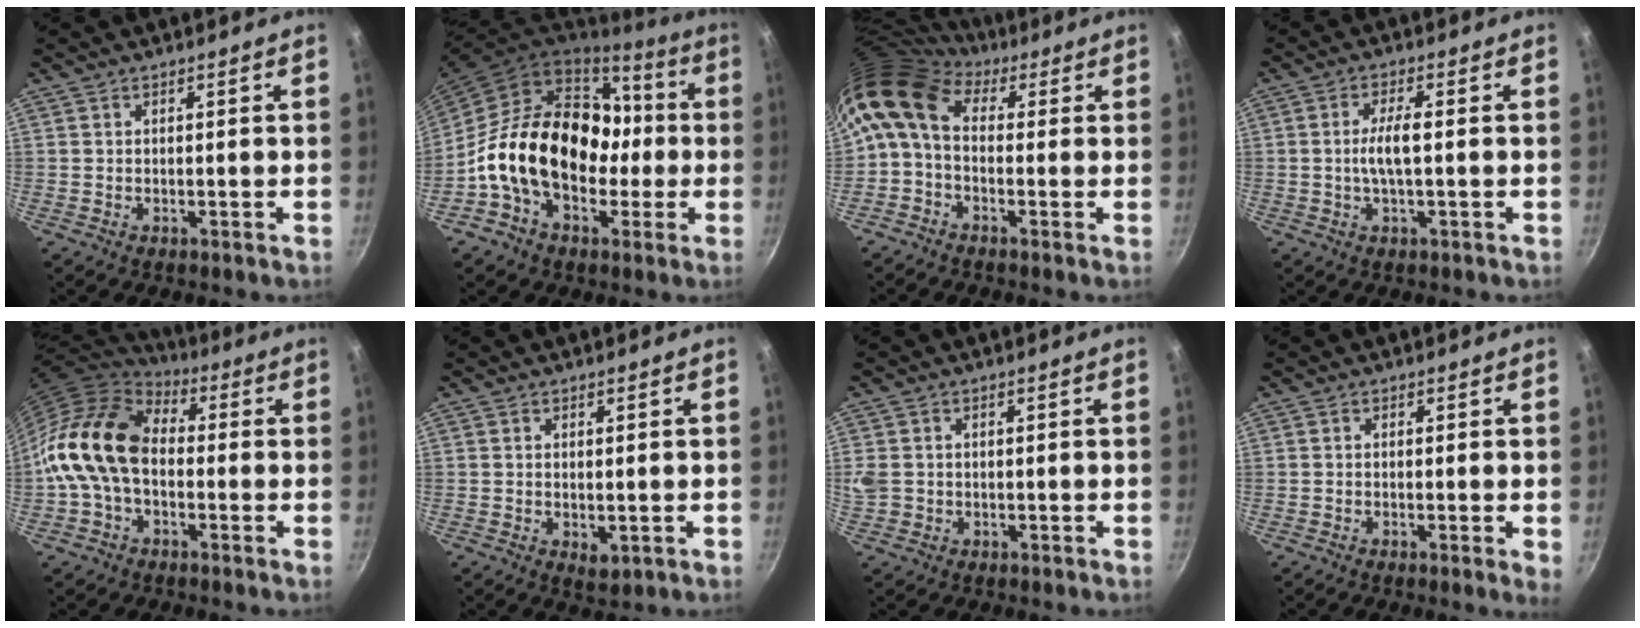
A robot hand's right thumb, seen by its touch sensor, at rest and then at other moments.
{"total": 22.8, "force": [-1.8, 16.2, 15.9], "torque": [-0.234, 0.059, -0.028]}
{"total": 10.0, "force": [1.5, 6.8, 7.2], "torque": [-0.136, 0.028, 0.004]}
{"total": 4.8, "force": [-0.3, 1.2, 4.7], "torque": [-0.098, 0.012, -0.007]}
{"total": 15.8, "force": [-1.0, 10.9, 11.3], "torque": [-0.188, 0.039, -0.038]}
{"total": 2.9, "force": [-0.4, 1.6, 2.4], "torque": [-0.036, -0.011, -0.003]}
{"total": 3.5, "force": [0.0, 3.0, 1.7], "torque": [-0.033, 0.000, 0.001]}
{"total": 2.3, "force": [-0.4, 0.2, 2.3], "torque": [-0.033, -0.007, -0.010]}